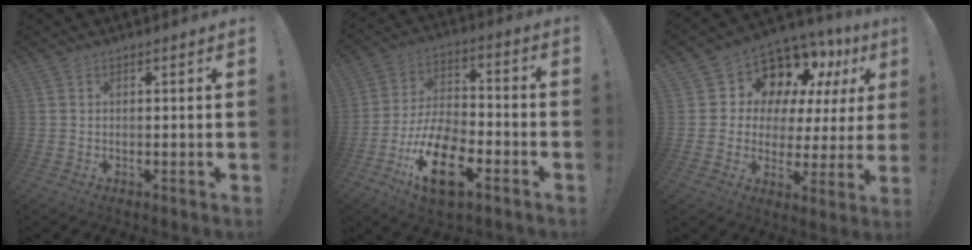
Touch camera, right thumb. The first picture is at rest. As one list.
[{"total": 18.1, "force": [-9.2, 8.8, 12.8], "torque": [-0.235, 0.055, -0.155]}, {"total": 11.6, "force": [7.6, 7.4, 4.7], "torque": [-0.080, -0.067, 0.145]}]